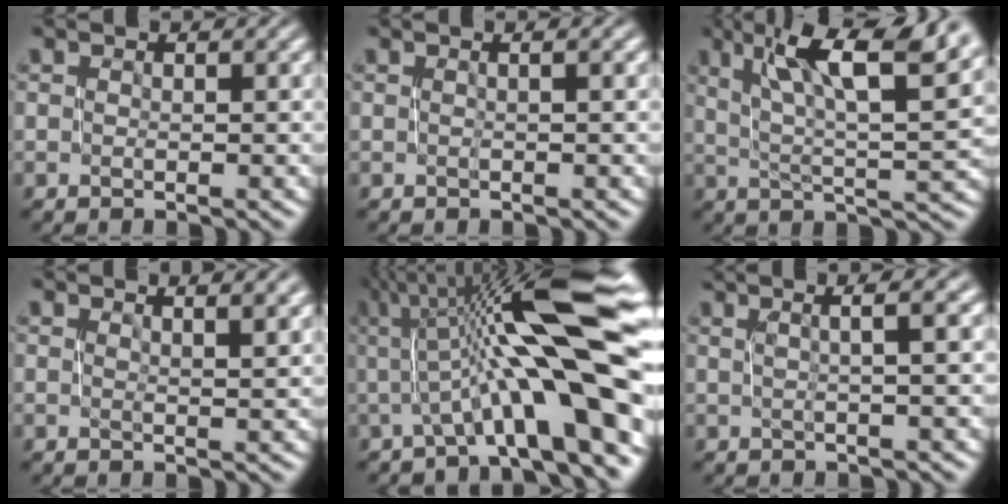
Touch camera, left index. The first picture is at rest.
{"total": 1.2, "force": [0.1, 0.4, 1.1], "torque": [-0.012, 0.006, -0.003]}
{"total": 10.9, "force": [5.5, 2.7, 9.0], "torque": [-0.139, 0.018, 0.095]}
{"total": 3.4, "force": [1.9, 1.1, 2.6], "torque": [-0.018, 0.007, 0.015]}
{"total": 13.1, "force": [1.3, 3.0, 12.7], "torque": [-0.180, 0.021, 0.022]}
{"total": 3.7, "force": [1.3, 0.7, 3.4], "torque": [-0.046, 0.015, 0.016]}